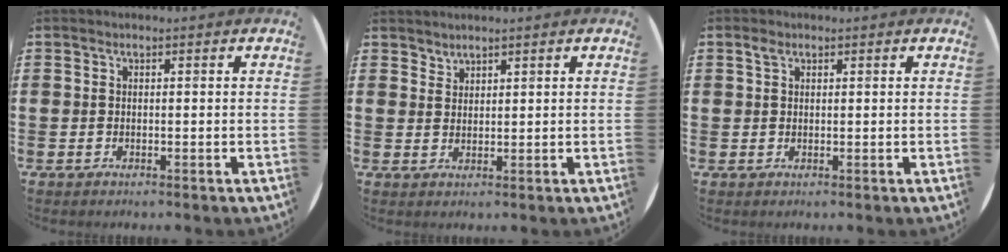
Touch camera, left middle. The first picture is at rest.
{"total": 1.8, "force": [1.7, 0.3, -0.4], "torque": [0.004, -0.001, 0.035]}
{"total": 1.2, "force": [0.7, 0.9, 0.4], "torque": [-0.002, 0.002, 0.011]}